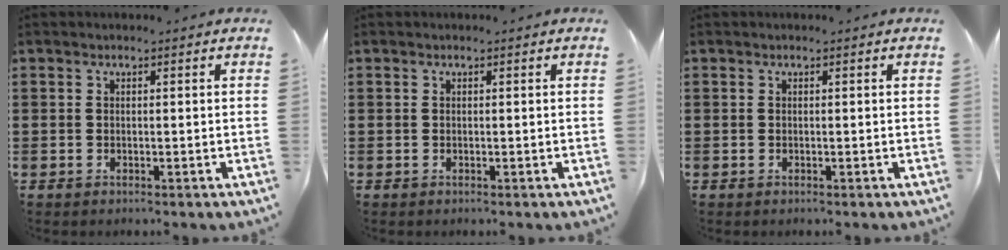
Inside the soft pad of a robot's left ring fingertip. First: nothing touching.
{"total": 0.0}
{"total": 0.0}